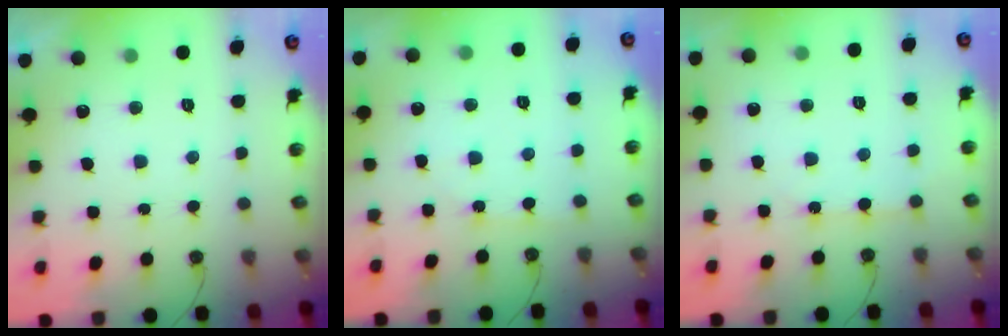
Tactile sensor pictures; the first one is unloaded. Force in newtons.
{"total": 2.7, "press": 2.7, "slide": 0.5}
{"total": 4.6, "press": 4.6, "slide": 0.6}